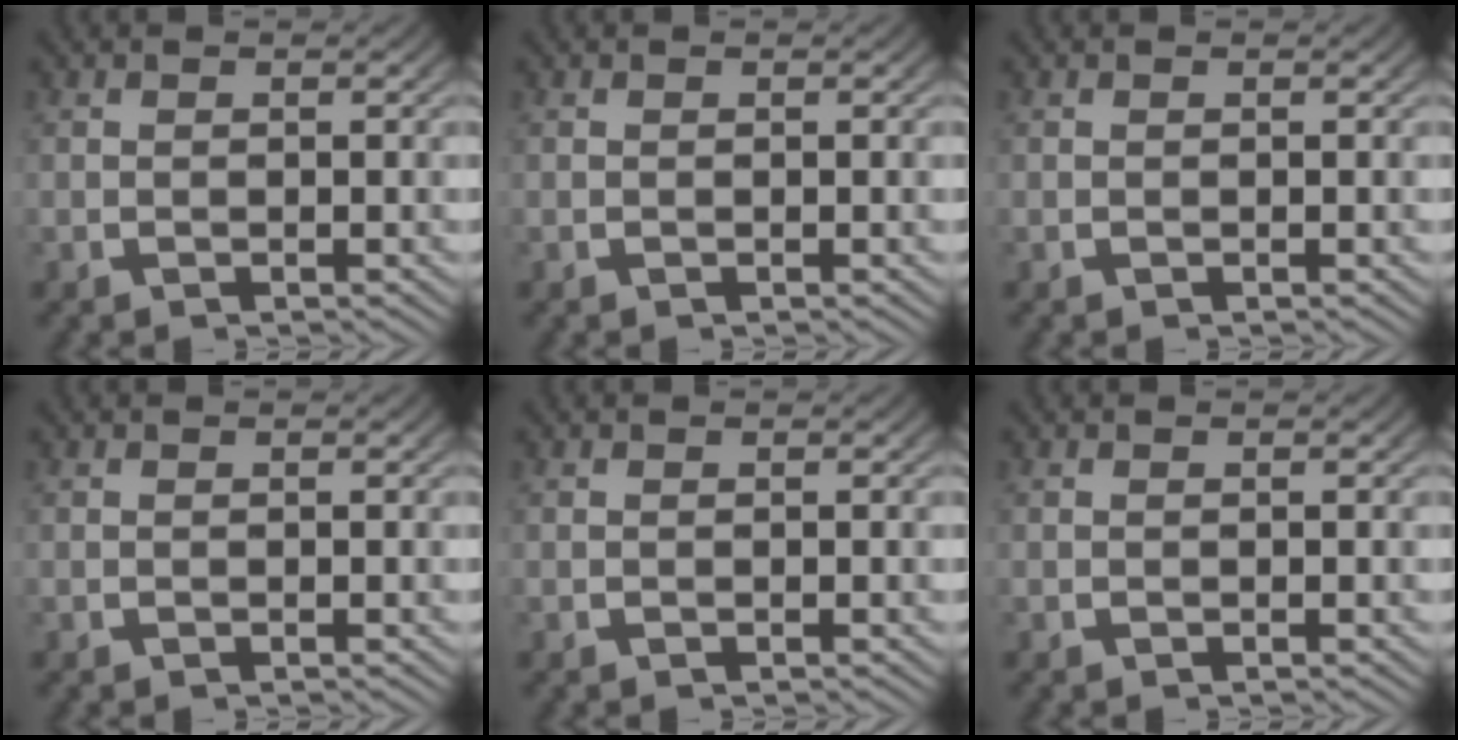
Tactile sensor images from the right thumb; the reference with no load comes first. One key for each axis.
{"total": 0.0}
{"total": 0.0}
{"total": 0.0}
{"total": 0.0}
{"total": 0.0}